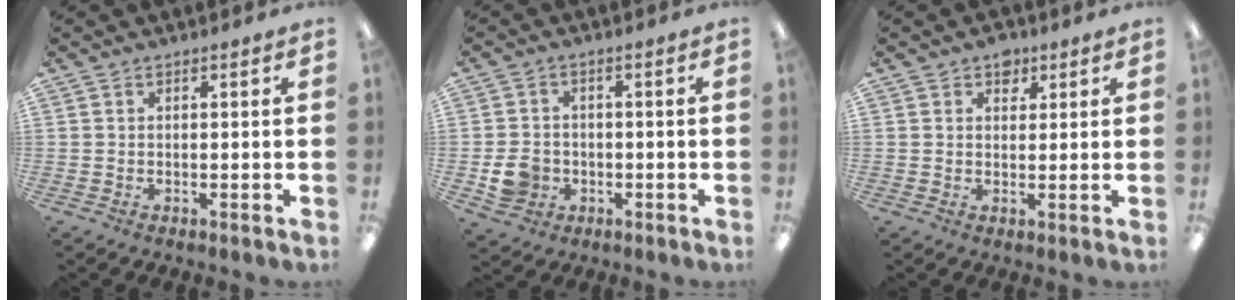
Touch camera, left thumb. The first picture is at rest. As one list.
[{"total": 5.9, "force": [-1.8, 5.0, 2.5], "torque": [-0.047, 0.006, -0.029]}, {"total": 3.5, "force": [2.1, 2.5, 1.4], "torque": [0.001, -0.008, 0.033]}]